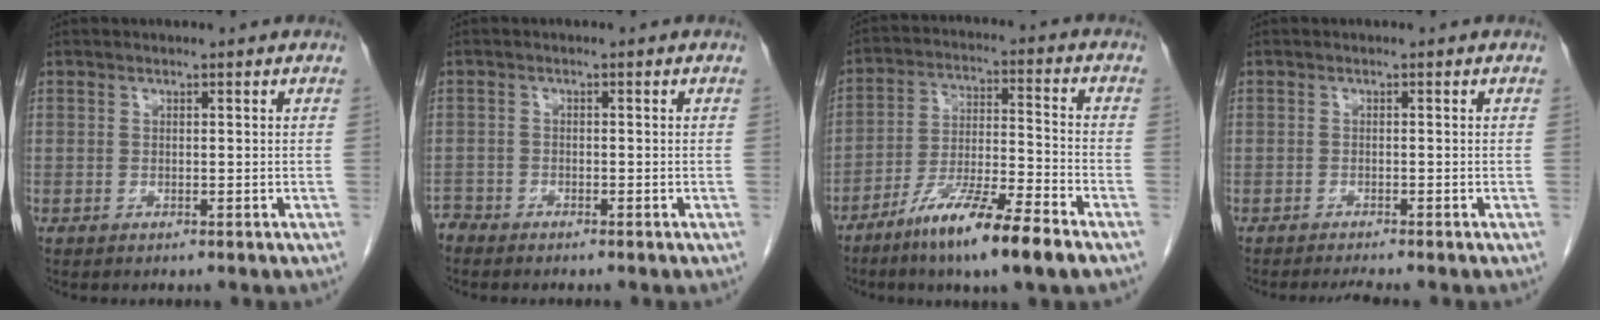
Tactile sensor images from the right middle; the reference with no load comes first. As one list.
[{"total": 1.7, "force": [-1.6, 0.2, -0.3], "torque": [0.007, -0.004, -0.032]}, {"total": 12.6, "force": [-8.2, 0.3, 9.6], "torque": [-0.176, -0.028, -0.151]}, {"total": 2.4, "force": [-2.2, -0.5, 1.0], "torque": [-0.015, -0.007, -0.034]}]